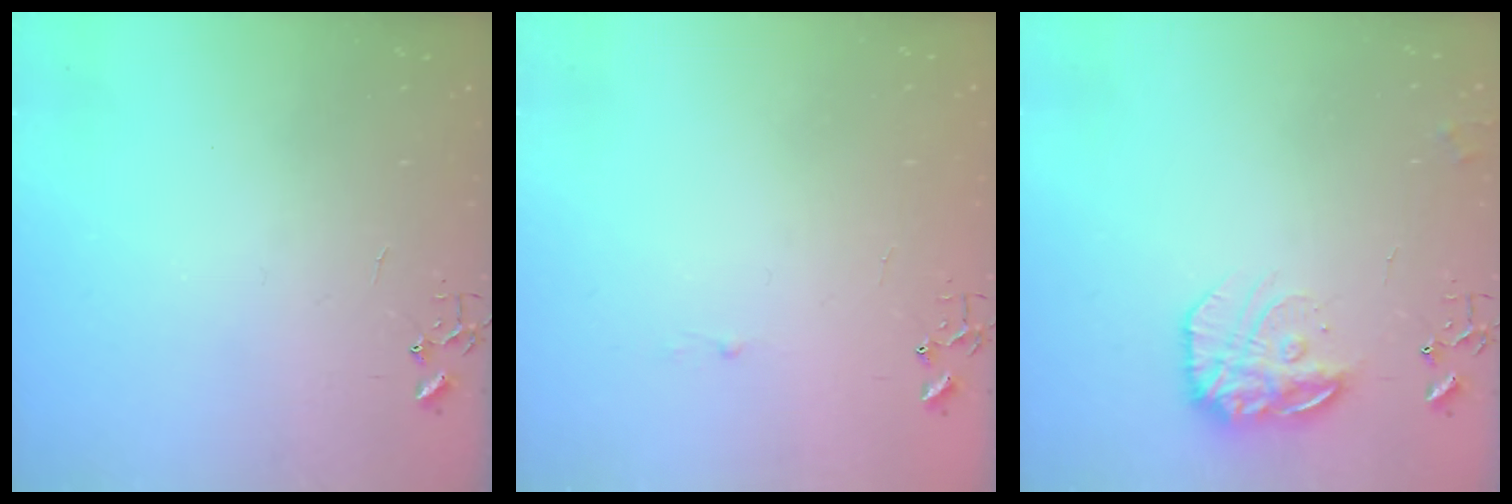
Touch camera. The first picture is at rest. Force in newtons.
{"total": 1.8, "press": 1.8, "slide": 0.2}
{"total": 16.0, "press": 15.9, "slide": 1.3}